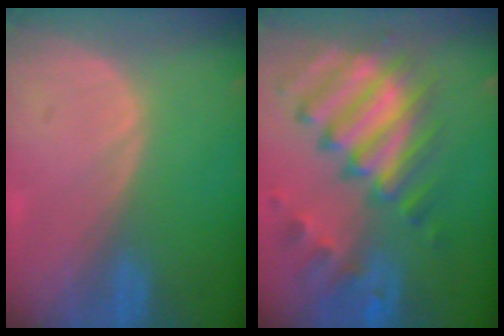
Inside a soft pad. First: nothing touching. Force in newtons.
{"total": 11.6, "press": 10.1, "slide": 5.7}